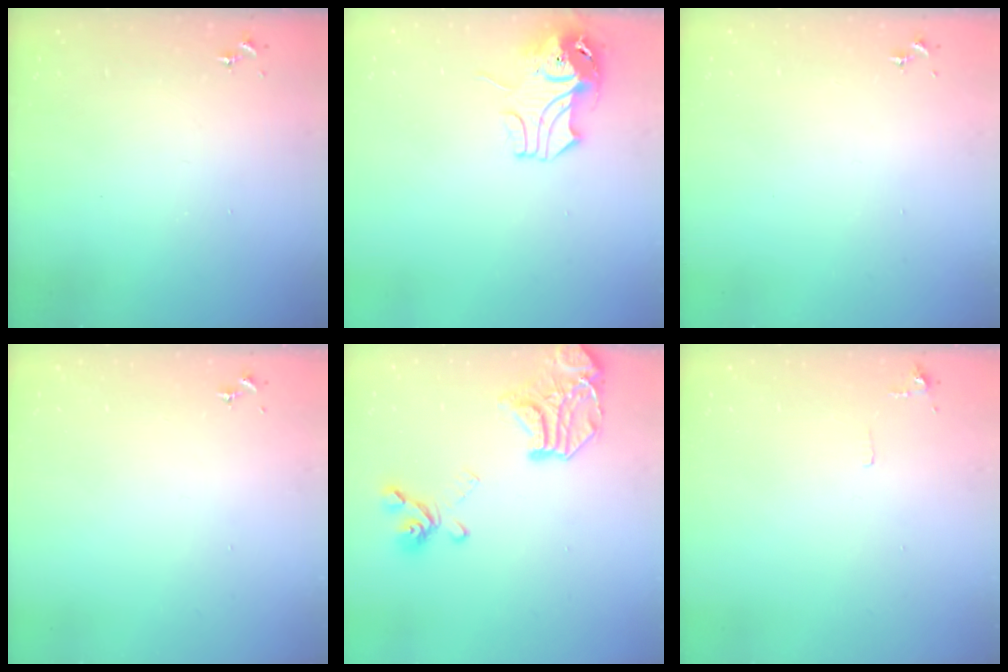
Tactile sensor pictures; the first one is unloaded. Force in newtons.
{"total": 9.5, "press": 9.4, "slide": 1.2}
{"total": 0.0}
{"total": 0.0}
{"total": 18.3, "press": 18.1, "slide": 2.4}
{"total": 5.0, "press": 5.0, "slide": 0.8}